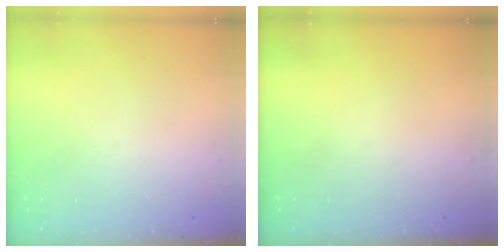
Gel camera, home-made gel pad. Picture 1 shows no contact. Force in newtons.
{"total": 0.0}